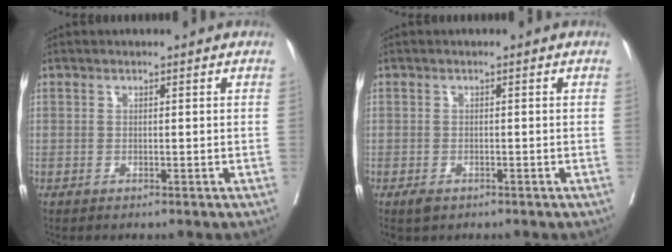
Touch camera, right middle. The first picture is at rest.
{"total": 1.6, "force": [-1.0, 0.9, 0.8], "torque": [-0.019, -0.002, -0.011]}